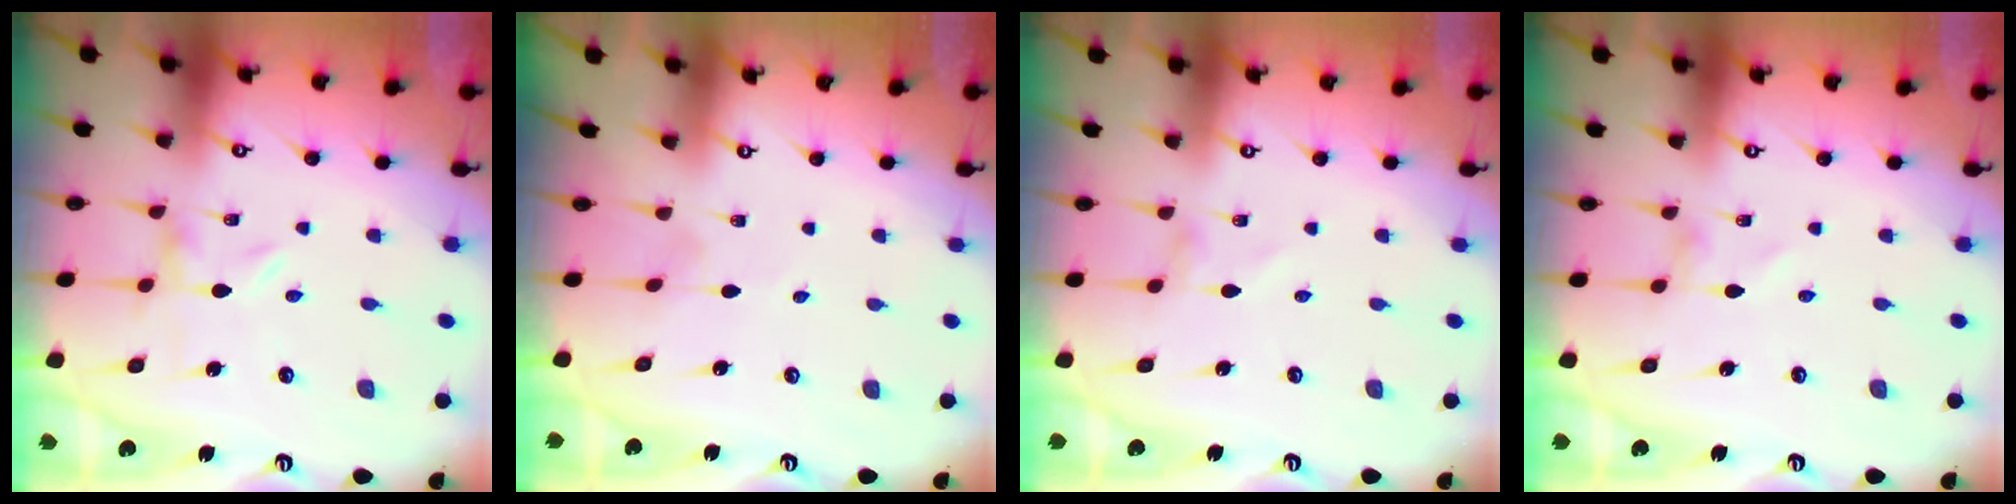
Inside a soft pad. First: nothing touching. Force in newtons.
{"total": 2.2, "press": 2.2, "slide": 0.3}
{"total": 1.4, "press": 1.4, "slide": 0.1}
{"total": 1.0, "press": 1.0, "slide": 0.1}